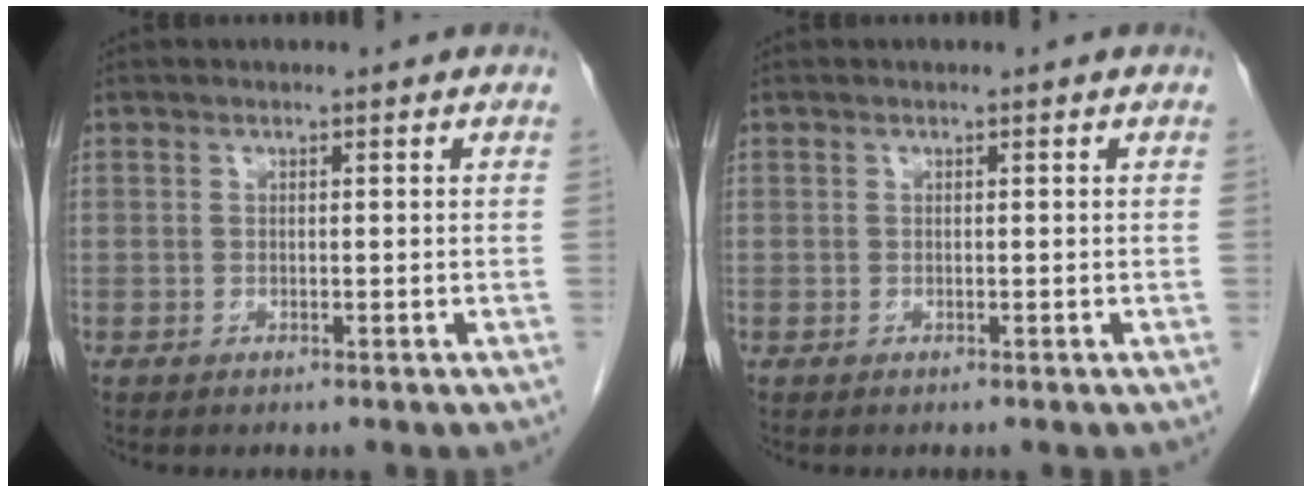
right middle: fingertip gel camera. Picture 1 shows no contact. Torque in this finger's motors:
{"motor_torque": [-0.01, 0.00, 0.00, 0.00]}